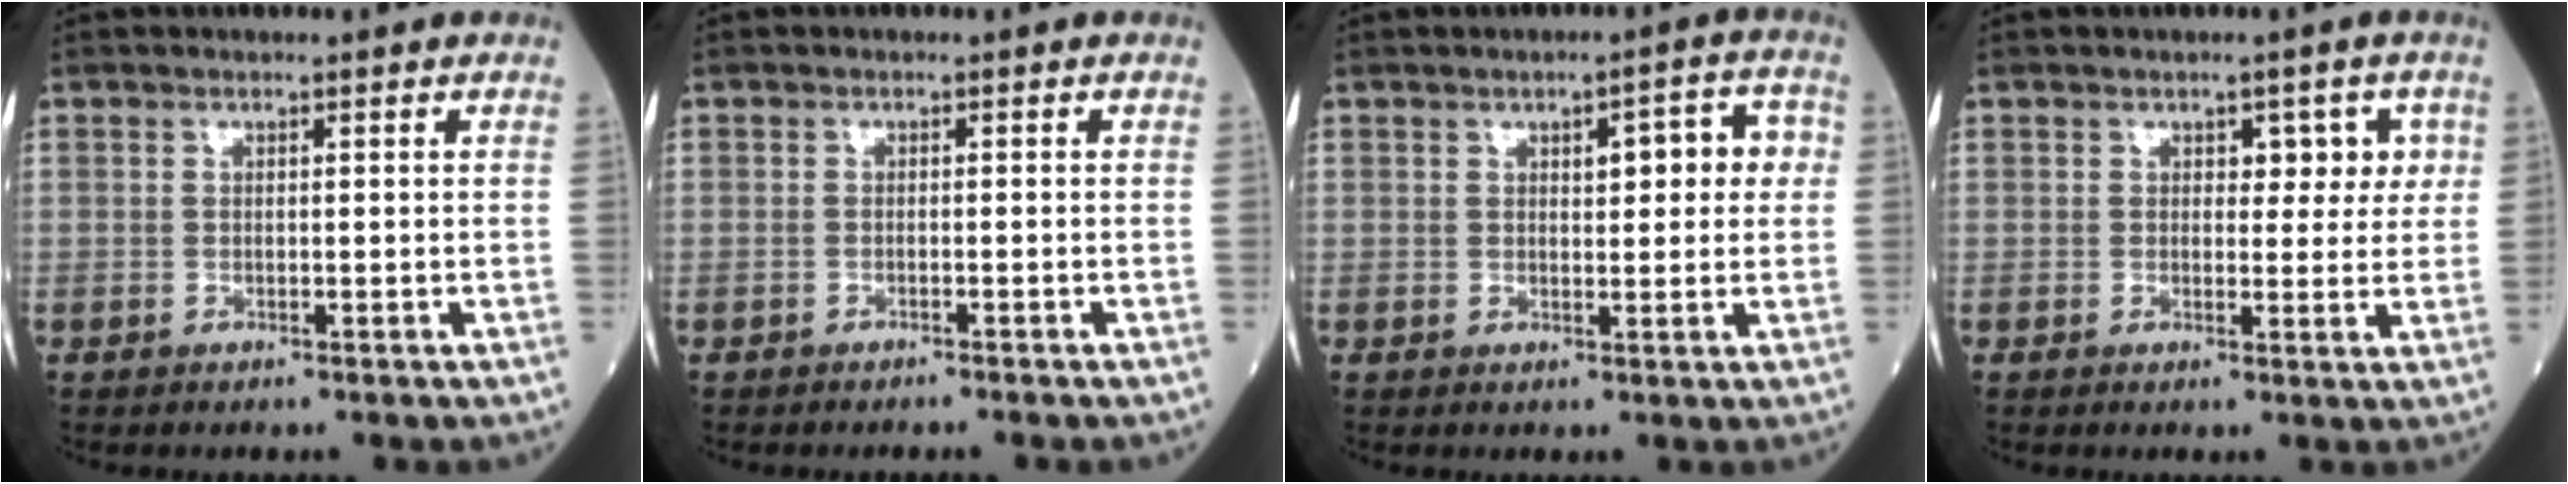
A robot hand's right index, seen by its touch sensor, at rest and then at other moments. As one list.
[{"total": 1.4, "force": [-1.3, -0.1, 0.5], "torque": [-0.010, 0.001, -0.017]}, {"total": 5.7, "force": [1.3, 1.9, 5.3], "torque": [-0.067, 0.020, 0.017]}, {"total": 4.1, "force": [1.4, 2.5, 3.0], "torque": [-0.019, 0.009, 0.016]}]